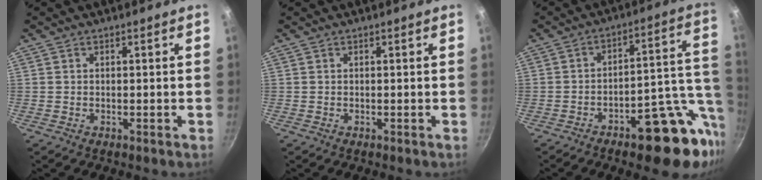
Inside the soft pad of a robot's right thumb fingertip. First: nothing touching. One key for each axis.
{"total": 0.0}
{"total": 17.7, "fx": -7.3, "fy": 7.1, "fz": 14.4, "tx": -0.139, "ty": 0.047, "tz": -0.101}